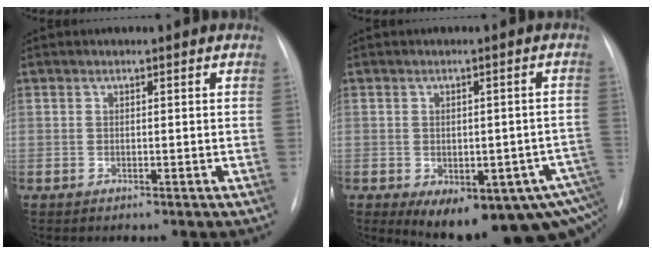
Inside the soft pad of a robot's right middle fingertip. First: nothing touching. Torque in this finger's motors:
{"motor_torque": [1.08, -1.05, 0.24, 0.08]}